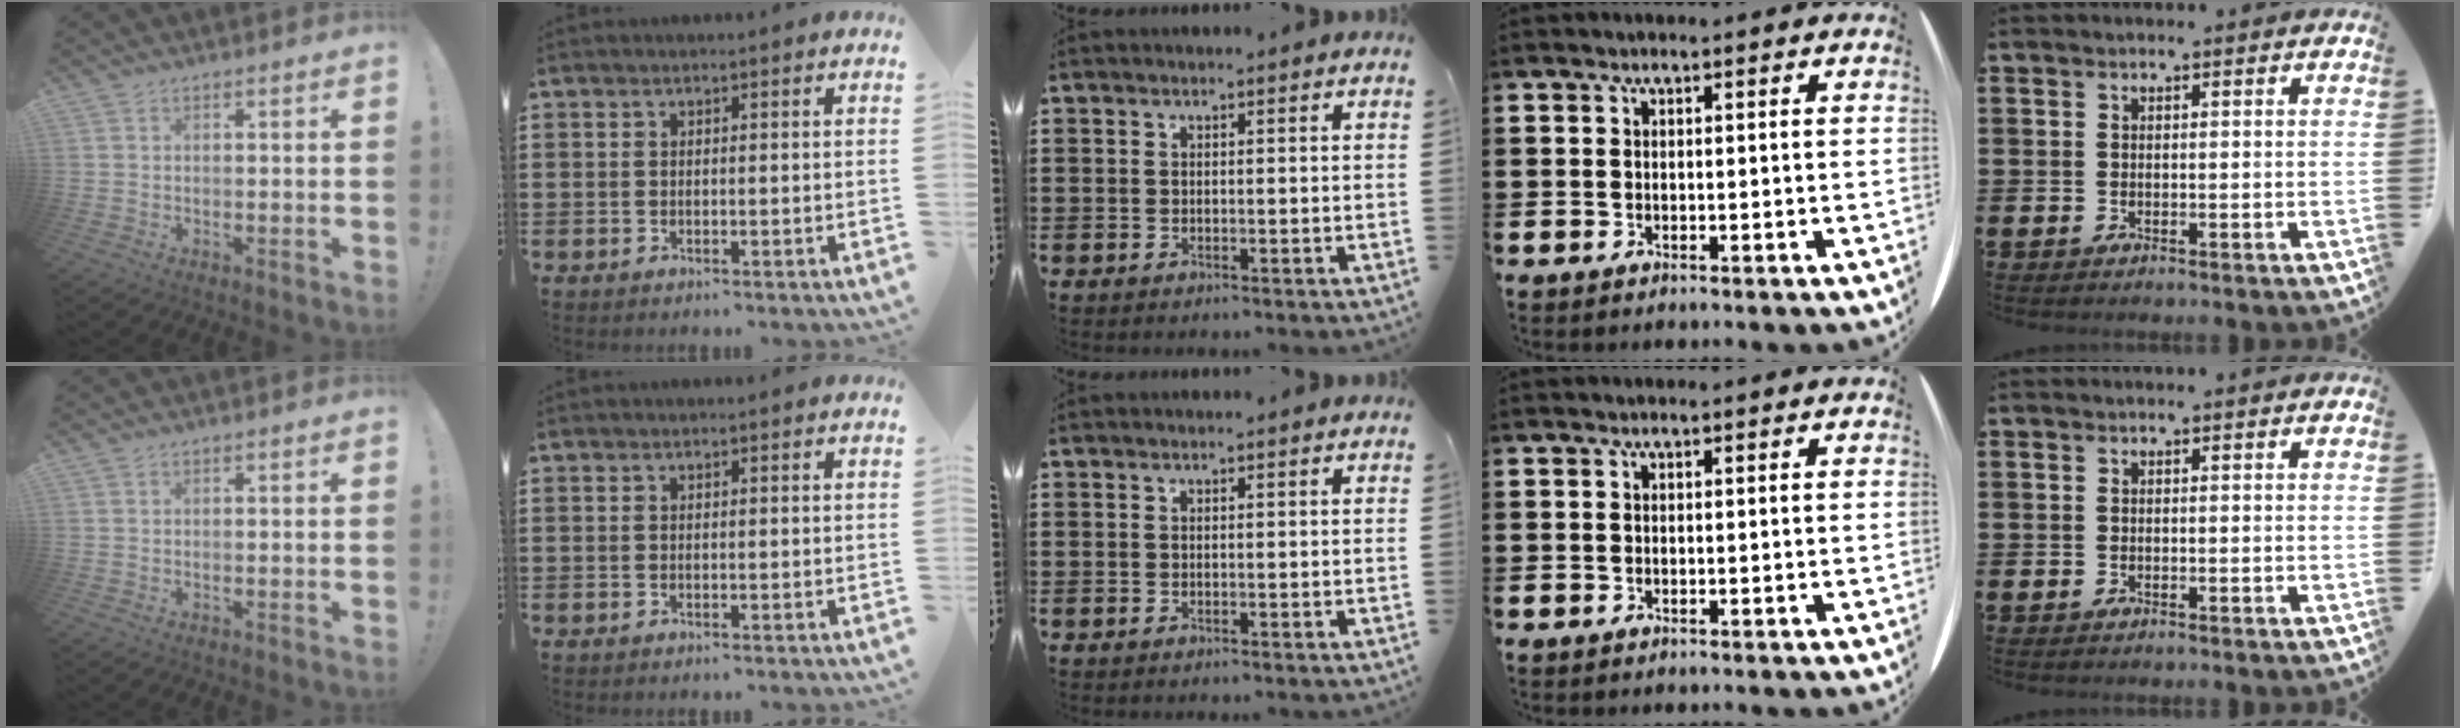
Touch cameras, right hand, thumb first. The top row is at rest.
{}